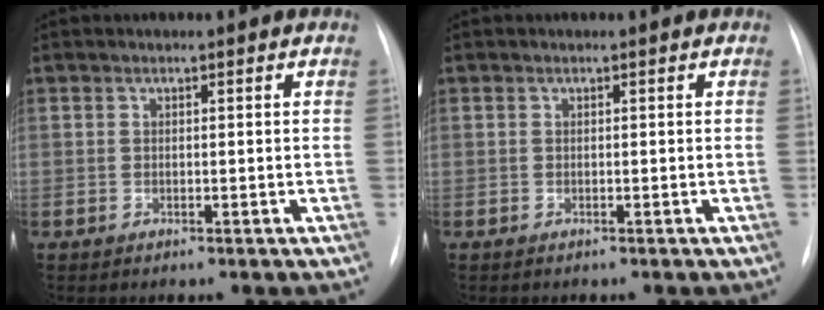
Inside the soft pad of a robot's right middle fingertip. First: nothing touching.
{"total": 0.0}